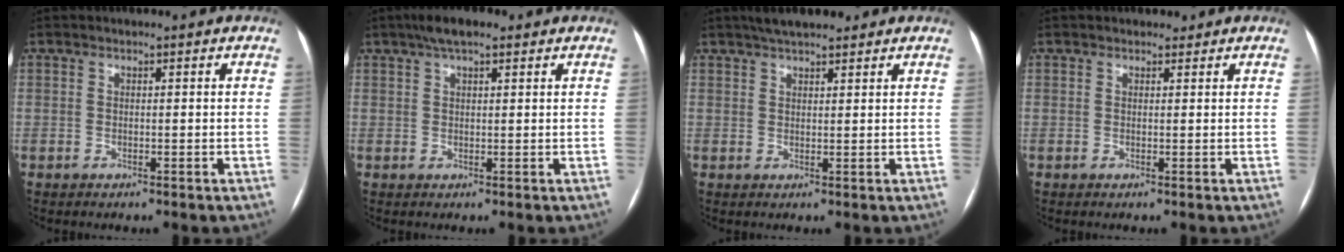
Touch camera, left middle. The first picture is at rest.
{"total": 4.9, "force": [3.3, 1.4, 3.4], "torque": [-0.065, 0.023, 0.053]}
{"total": 5.8, "force": [4.7, 1.5, 3.1], "torque": [-0.047, 0.025, 0.077]}
{"total": 1.0, "force": [0.8, 0.6, 0.0], "torque": [0.001, 0.000, 0.007]}